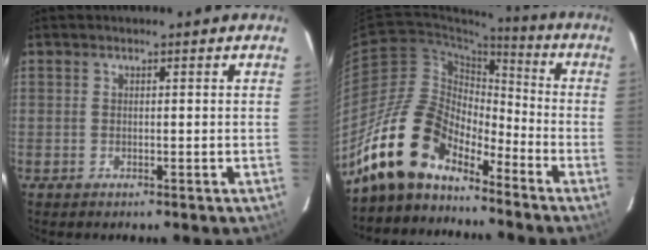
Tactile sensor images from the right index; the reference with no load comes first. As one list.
[{"total": 15.8, "force": [-12.3, 7.2, 6.9], "torque": [-0.130, 0.012, -0.233]}]